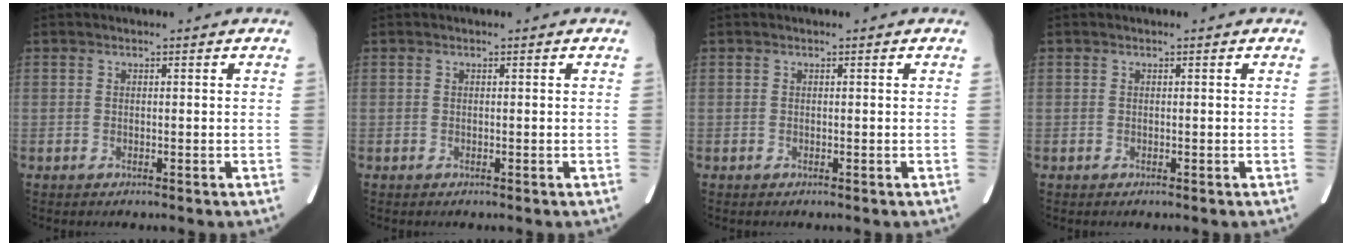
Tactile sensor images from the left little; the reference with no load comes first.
{"total": 0.0}
{"total": 0.0}
{"total": 0.0}